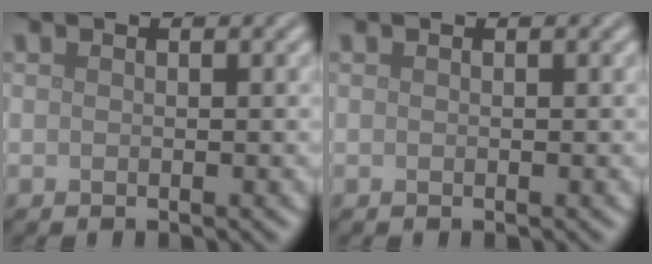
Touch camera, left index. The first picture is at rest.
{"total": 0.0}